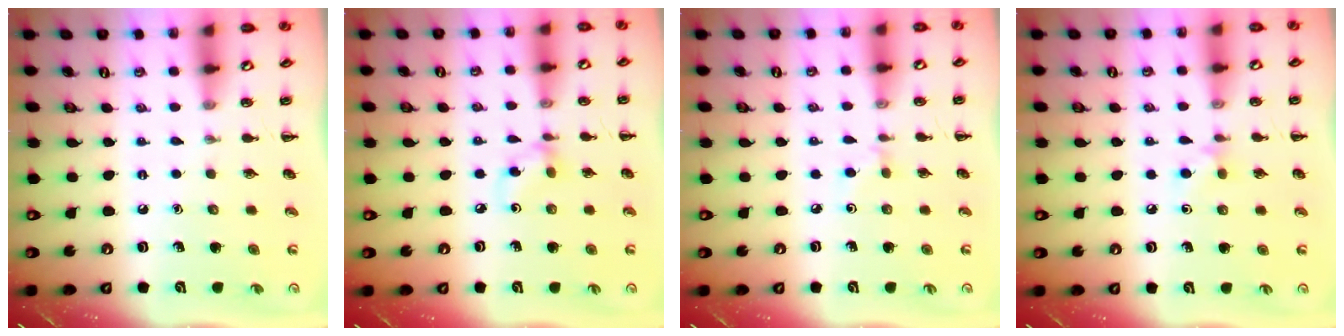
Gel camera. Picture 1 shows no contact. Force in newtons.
{"total": 5.0, "press": 5.0, "slide": 0.4}
{"total": 2.8, "press": 2.6, "slide": 1.0}
{"total": 4.8, "press": 4.5, "slide": 1.7}